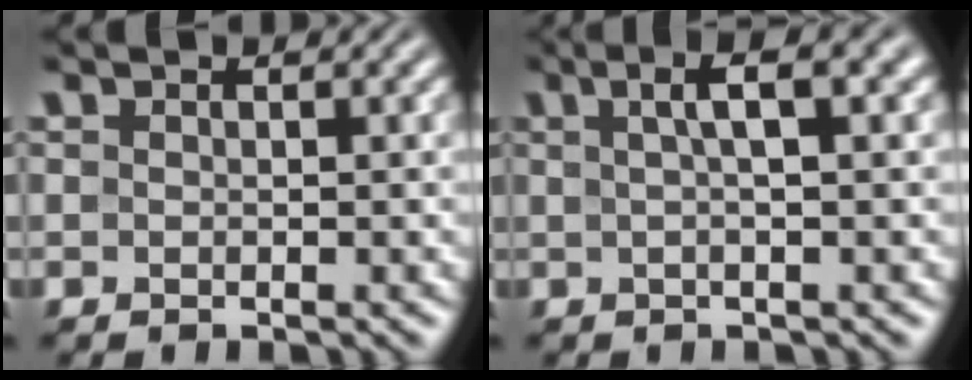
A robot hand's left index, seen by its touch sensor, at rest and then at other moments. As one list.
[{"total": 4.0, "force": [1.3, 0.9, 3.7], "torque": [-0.057, 0.011, 0.018]}]